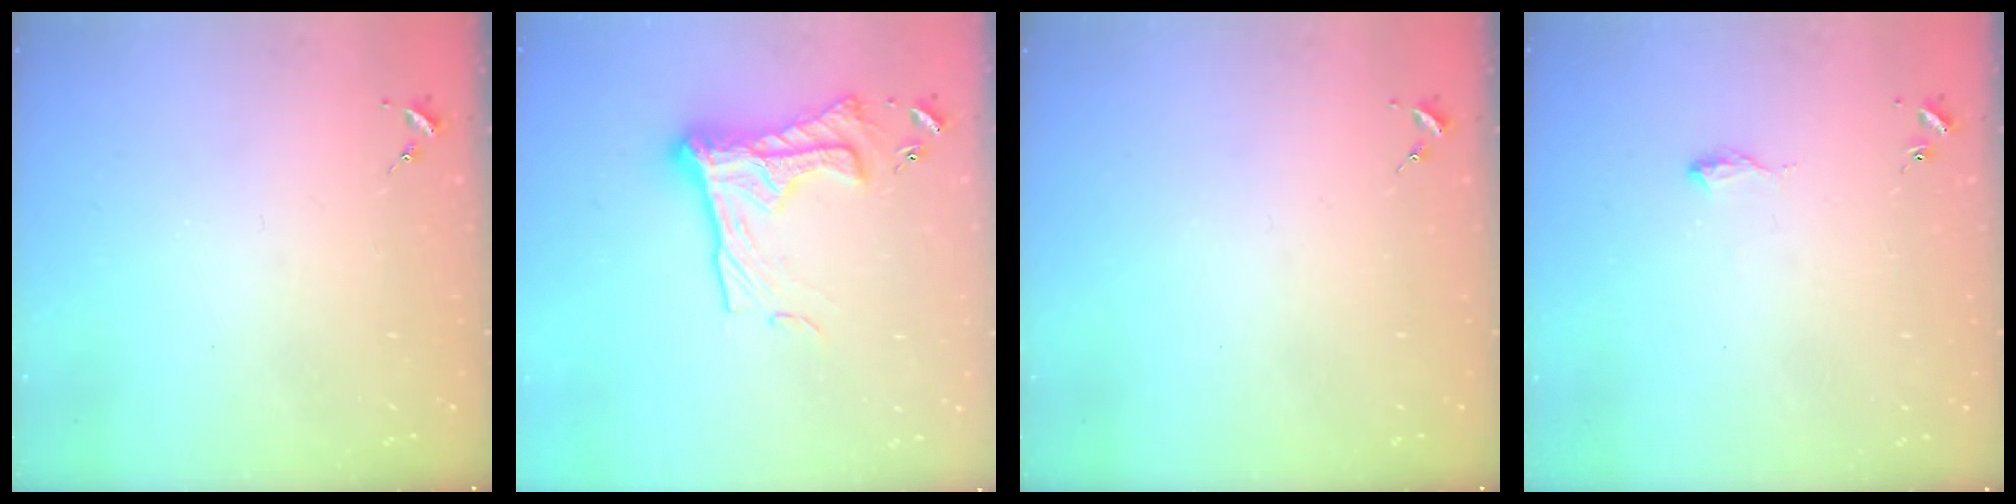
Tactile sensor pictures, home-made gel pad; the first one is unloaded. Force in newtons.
{"total": 18.2, "press": 18.1, "slide": 1.5}
{"total": 0.0}
{"total": 6.3, "press": 6.2, "slide": 0.8}